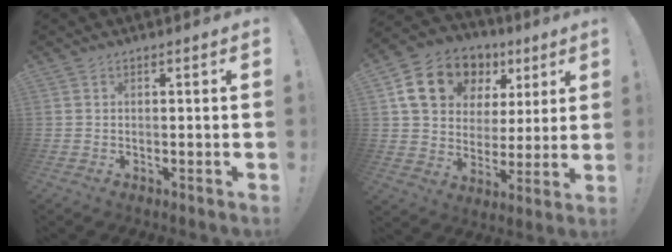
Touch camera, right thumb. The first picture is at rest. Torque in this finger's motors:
{"motor_torque": [2.18, 2.82, 0.68, -0.28, 0.44]}